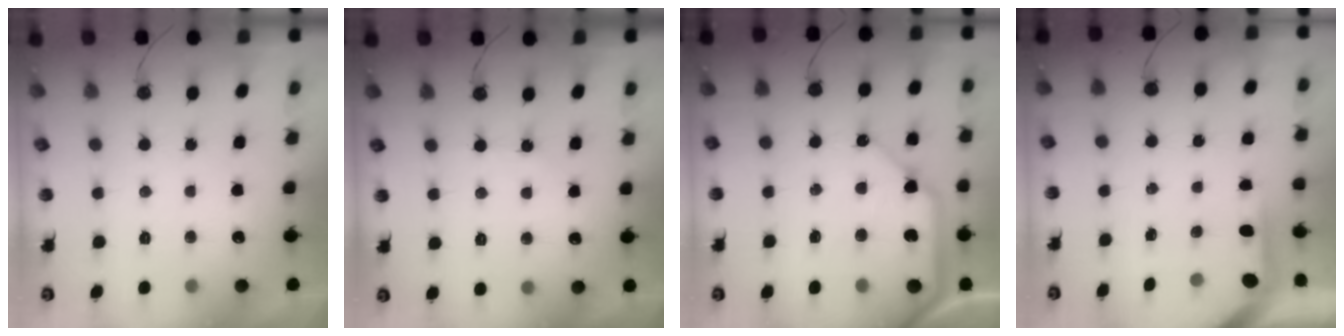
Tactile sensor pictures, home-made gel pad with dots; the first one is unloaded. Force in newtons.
{"total": 3.6, "press": 3.5, "slide": 0.7}
{"total": 14.3, "press": 14.2, "slide": 1.7}
{"total": 4.0, "press": 4.0, "slide": 0.3}